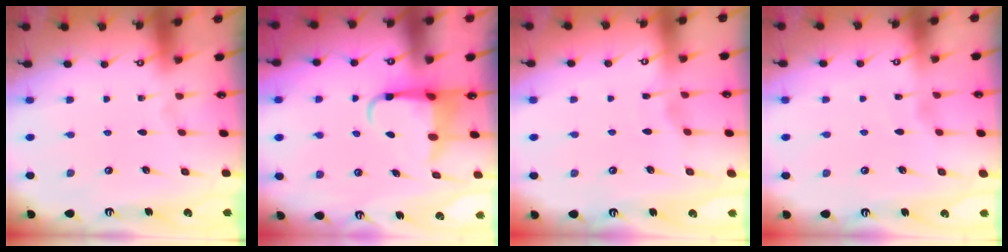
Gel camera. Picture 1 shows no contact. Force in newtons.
{"total": 5.7, "press": 5.6, "slide": 1.0}
{"total": 2.6, "press": 2.6, "slide": 0.3}
{"total": 1.7, "press": 1.7, "slide": 0.3}